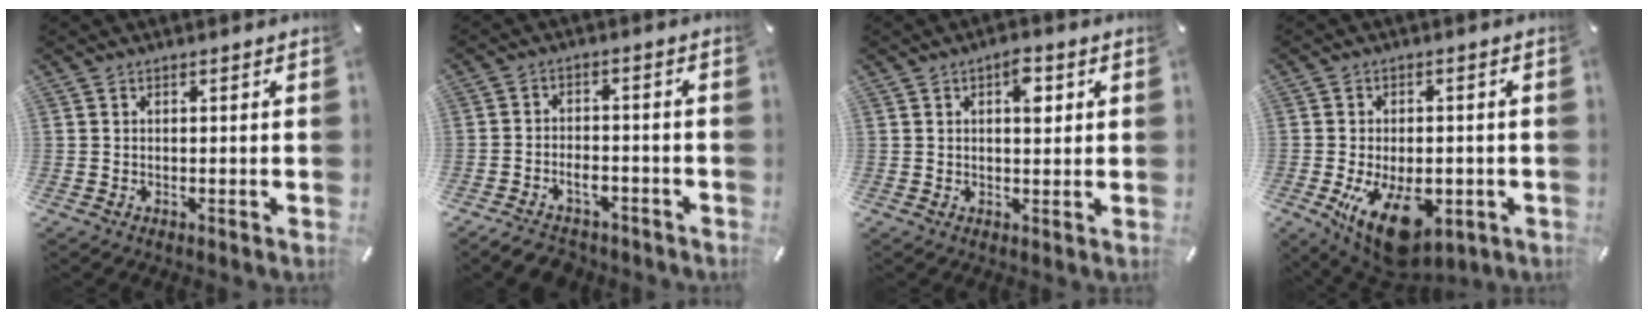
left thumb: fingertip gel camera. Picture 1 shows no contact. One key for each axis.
{"total": 5.5, "fx": -3.5, "fy": 3.4, "fz": 2.5, "tx": -0.044, "ty": 0.017, "tz": -0.063}
{"total": 4.5, "fx": 1.3, "fy": 2.3, "fz": 3.6, "tx": -0.037, "ty": -0.009, "tz": 0.013}
{"total": 14.7, "fx": -5.1, "fy": 8.6, "fz": 10.8, "tx": -0.169, "ty": 0.010, "tz": -0.079}